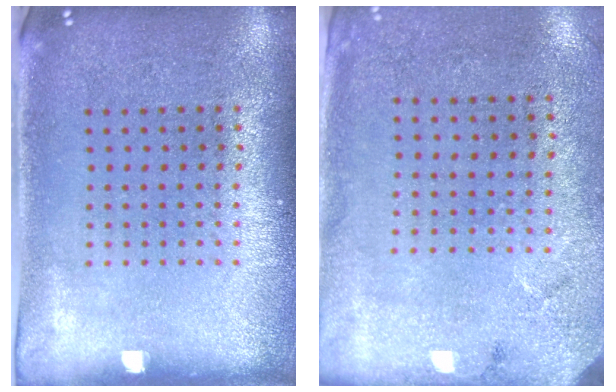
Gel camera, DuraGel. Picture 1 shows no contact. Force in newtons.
{"total": 2.7, "press": 2.2, "slide": 1.6}